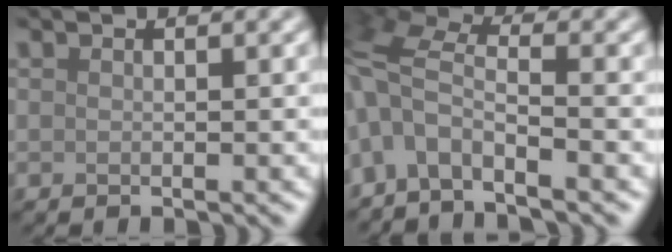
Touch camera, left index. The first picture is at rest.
{"total": 5.6, "force": [-2.7, 2.5, 4.2], "torque": [-0.091, 0.008, -0.066]}